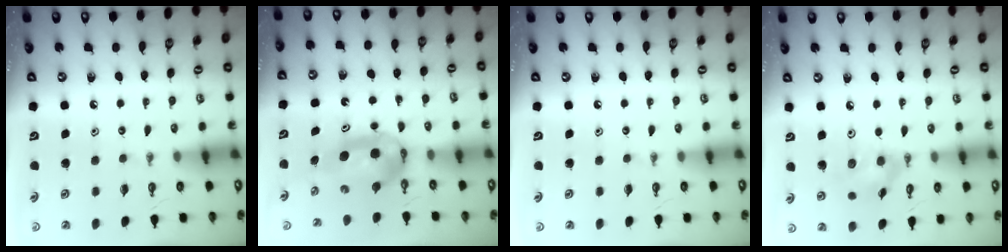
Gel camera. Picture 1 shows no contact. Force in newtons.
{"total": 9.1, "press": 4.7, "slide": 7.8}
{"total": 0.0}
{"total": 9.9, "press": 9.6, "slide": 2.6}